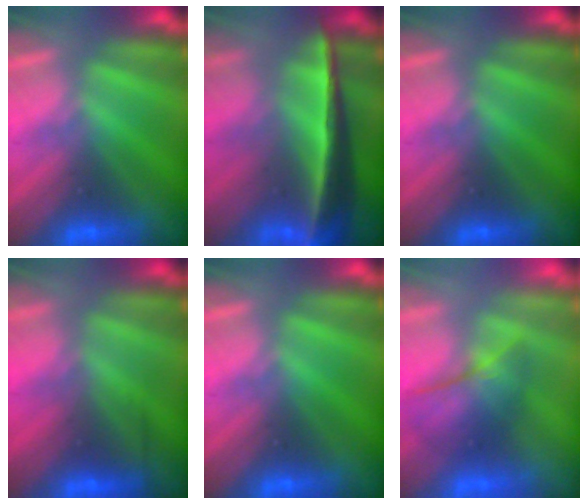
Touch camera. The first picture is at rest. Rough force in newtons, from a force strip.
{"total": 5.8}
{"total": 0.0}
{"total": 2.4}
{"total": 0.0}
{"total": 2.2}